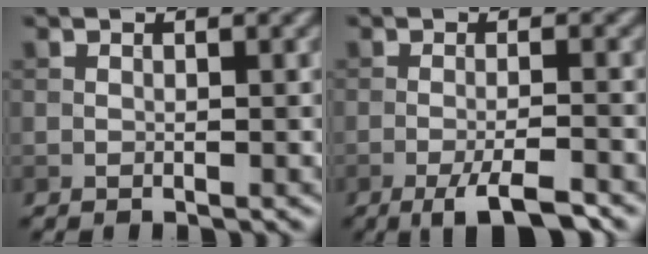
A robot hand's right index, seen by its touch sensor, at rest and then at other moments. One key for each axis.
{"total": 4.7, "fx": -2.8, "fy": 0.9, "fz": 3.7, "tx": -0.060, "ty": -0.001, "tz": -0.050}